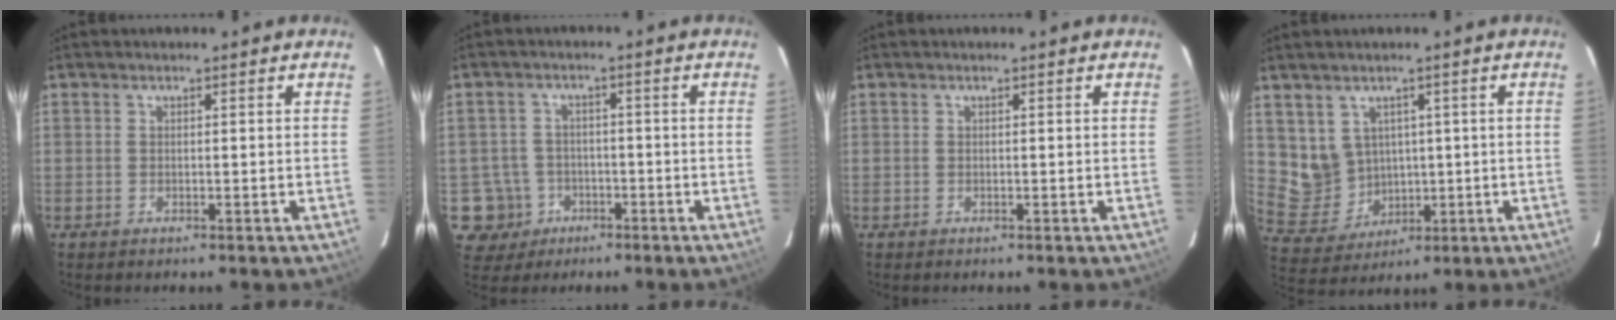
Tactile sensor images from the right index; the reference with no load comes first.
{"total": 6.7, "force": [-2.5, 6.2, 0.4], "torque": [-0.027, 0.025, -0.035]}
{"total": 0.0}
{"total": 7.8, "force": [2.1, 7.3, 1.6], "torque": [-0.046, 0.005, 0.065]}